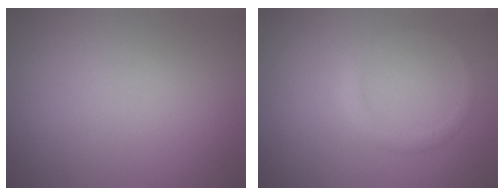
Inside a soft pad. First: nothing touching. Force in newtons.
{"total": 1.1, "press": 1.1, "slide": 0.1}